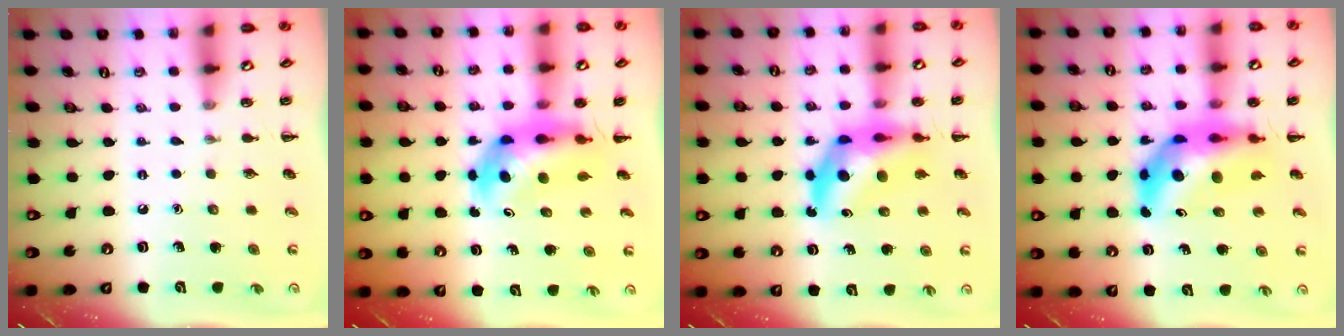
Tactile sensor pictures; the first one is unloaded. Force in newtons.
{"total": 6.9, "press": 6.7, "slide": 1.5}
{"total": 10.7, "press": 10.2, "slide": 3.4}
{"total": 10.8, "press": 10.3, "slide": 3.2}